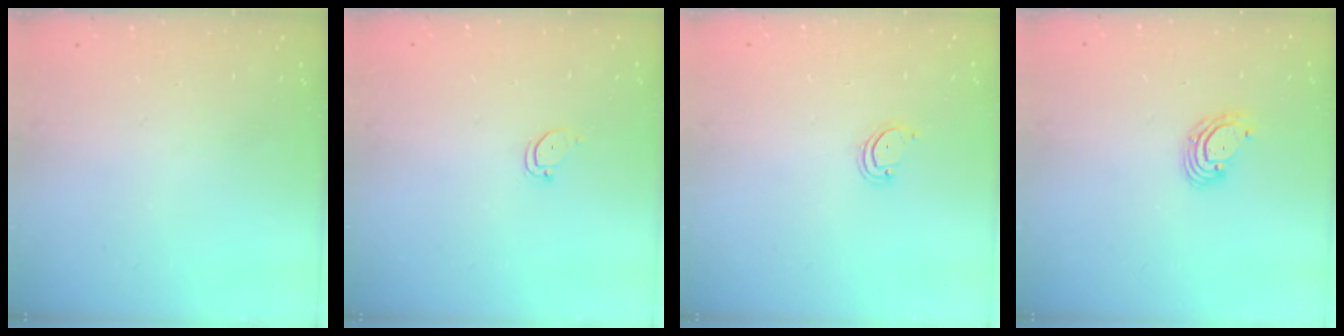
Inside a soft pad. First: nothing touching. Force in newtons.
{"total": 2.4, "press": 2.4, "slide": 0.2}
{"total": 3.0, "press": 3.0, "slide": 0.2}
{"total": 5.1, "press": 5.0, "slide": 0.6}